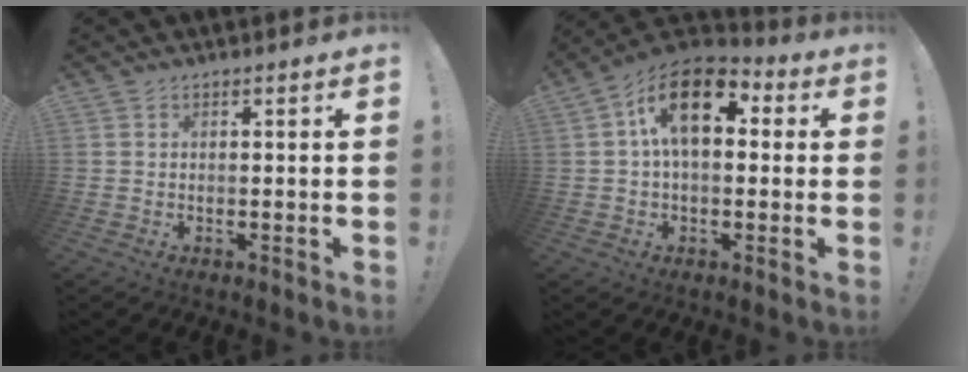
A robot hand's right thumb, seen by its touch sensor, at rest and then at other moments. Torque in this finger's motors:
{"motor_torque": [-0.08, 1.04, -0.01, 0.13, 0.28]}